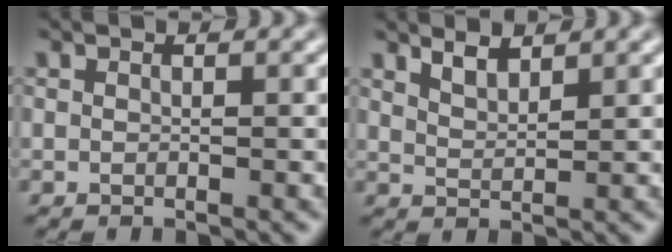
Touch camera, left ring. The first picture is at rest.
{"total": 1.9, "force": [1.7, 0.4, 0.8], "torque": [-0.018, -0.001, 0.033]}